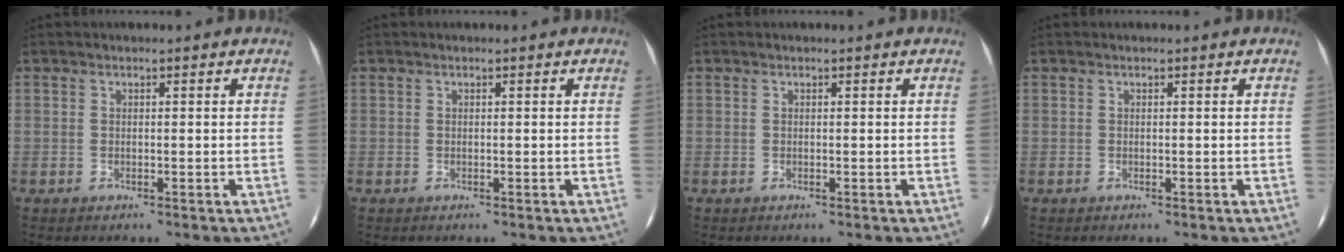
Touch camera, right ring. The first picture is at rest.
{"total": 0.0}
{"total": 0.0}
{"total": 0.0}